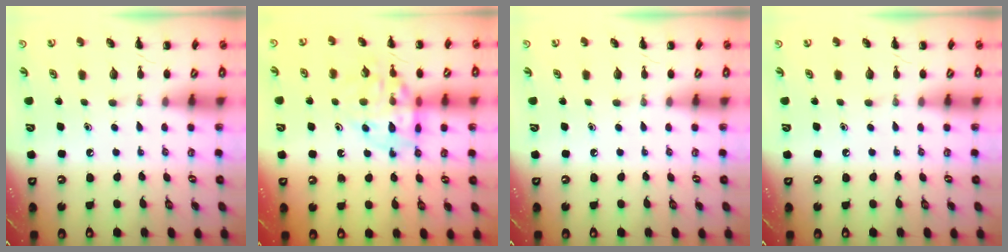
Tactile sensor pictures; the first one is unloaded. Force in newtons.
{"total": 13.9, "press": 13.8, "slide": 1.8}
{"total": 0.0}
{"total": 0.0}